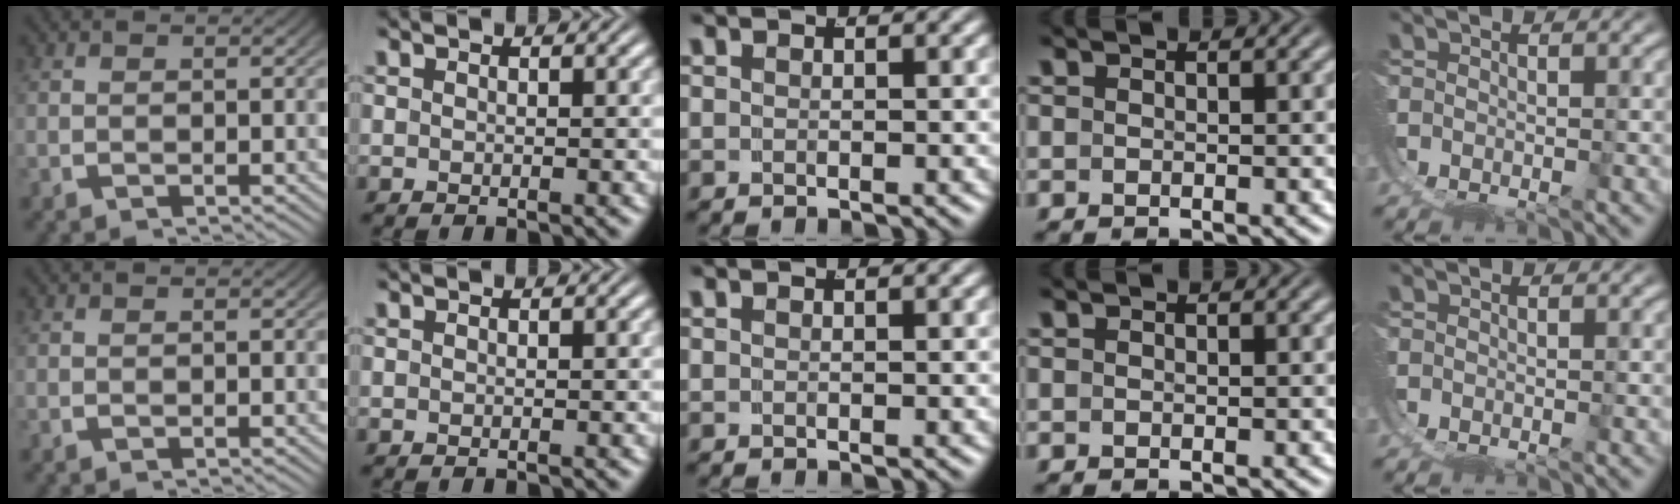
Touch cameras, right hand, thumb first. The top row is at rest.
{}